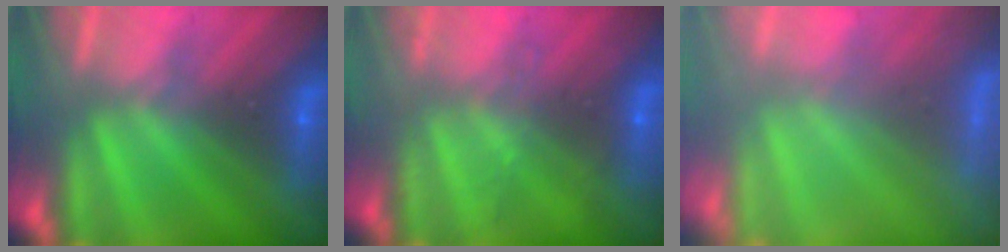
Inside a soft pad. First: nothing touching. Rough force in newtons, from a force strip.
{"total": 2.1}
{"total": 7.7}